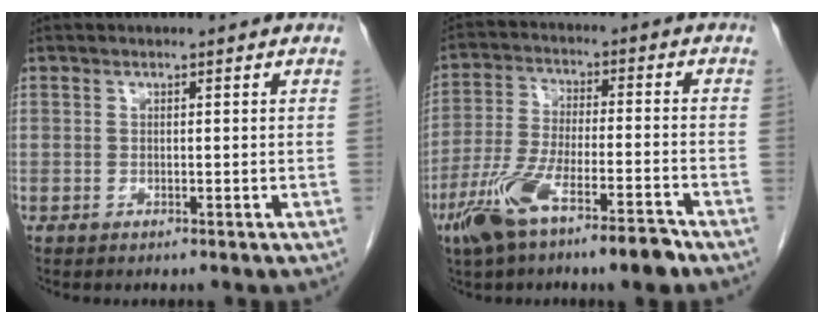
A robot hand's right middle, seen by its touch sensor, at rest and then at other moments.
{"total": 12.0, "force": [-7.7, 1.9, 9.0], "torque": [-0.176, -0.013, -0.134]}